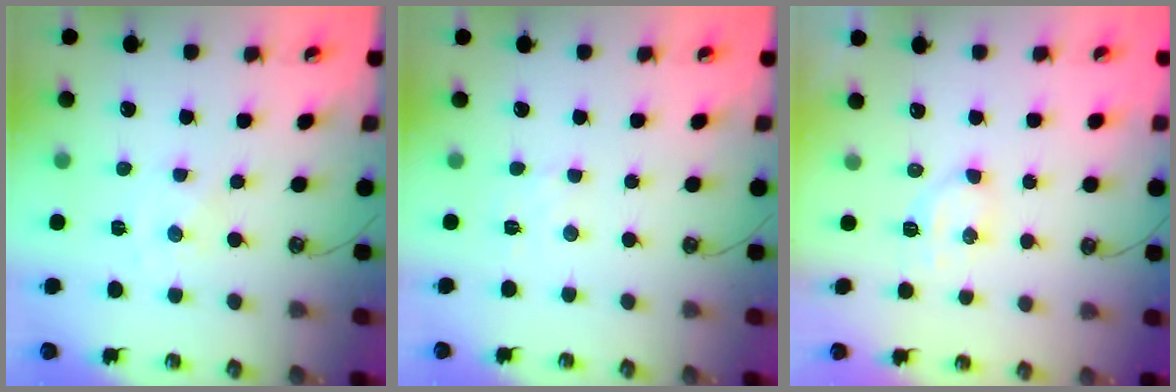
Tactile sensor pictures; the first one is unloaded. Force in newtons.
{"total": 2.7, "press": 2.7, "slide": 0.5}
{"total": 4.3, "press": 4.3, "slide": 0.4}